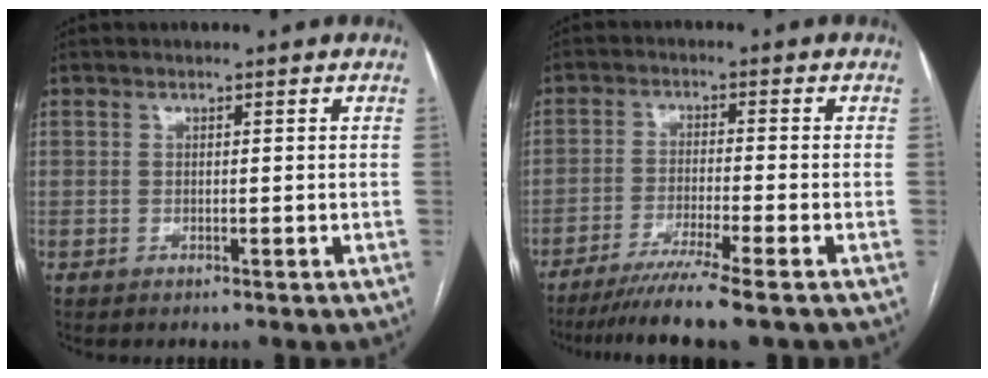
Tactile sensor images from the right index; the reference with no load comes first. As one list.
[{"total": 8.6, "force": [-6.7, -1.7, 5.0], "torque": [-0.074, -0.029, -0.112]}]